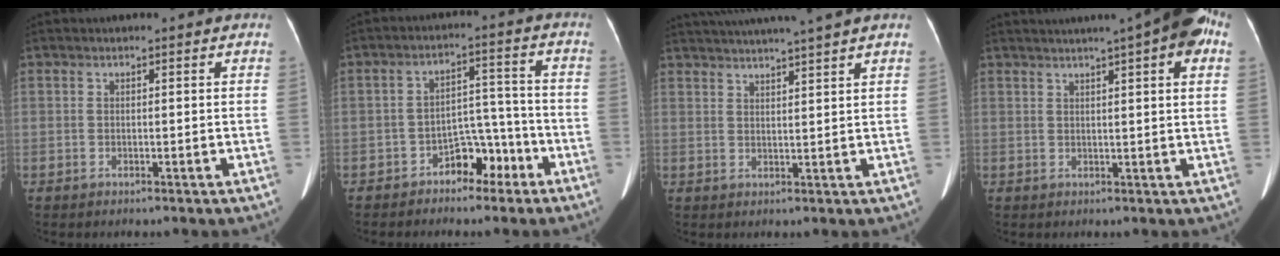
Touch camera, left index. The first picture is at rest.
{"total": 6.0, "force": [-4.0, 3.2, 3.0], "torque": [-0.042, 0.031, -0.065]}
{"total": 11.2, "force": [10.0, -1.2, 4.8], "torque": [-0.081, 0.013, 0.139]}
{"total": 11.1, "force": [6.7, 1.0, 8.8], "torque": [-0.121, 0.031, 0.073]}